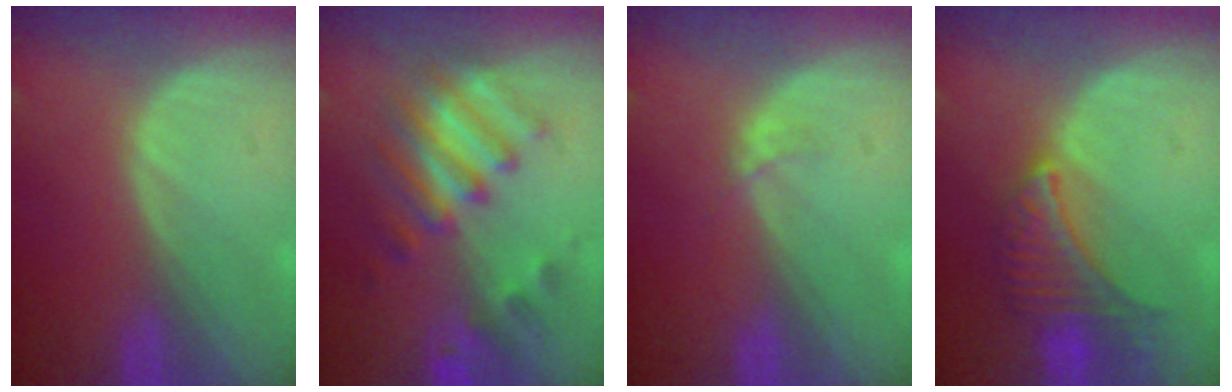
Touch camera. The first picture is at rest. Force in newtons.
{"total": 7.9, "press": 7.7, "slide": 1.8}
{"total": 0.9, "press": 0.9, "slide": 0.1}
{"total": 6.5, "press": 6.5, "slide": 0.5}